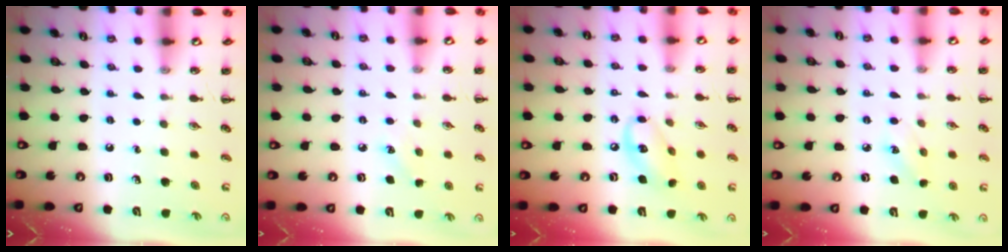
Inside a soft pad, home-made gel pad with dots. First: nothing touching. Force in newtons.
{"total": 4.2, "press": 4.1, "slide": 1.2}
{"total": 10.9, "press": 10.7, "slide": 2.1}
{"total": 4.9, "press": 4.7, "slide": 1.3}